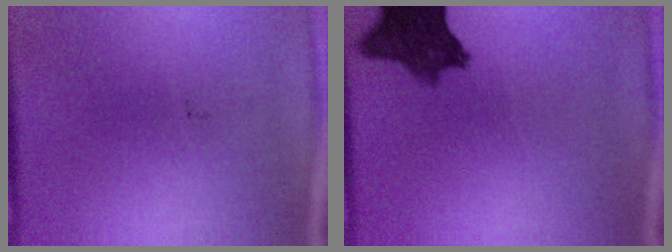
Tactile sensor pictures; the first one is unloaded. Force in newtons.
{"total": 9.1}